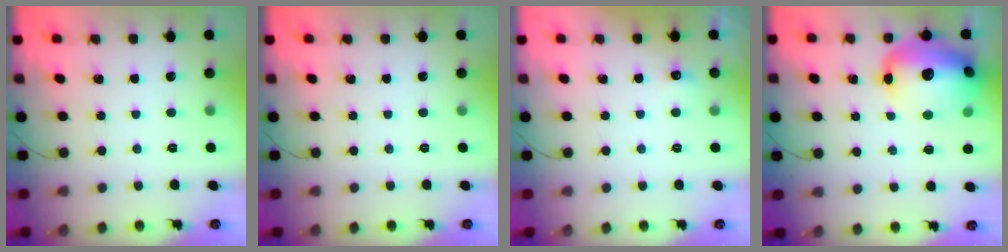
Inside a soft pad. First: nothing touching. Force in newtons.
{"total": 0.0}
{"total": 3.8, "press": 3.6, "slide": 1.2}
{"total": 22.1, "press": 20.7, "slide": 7.7}